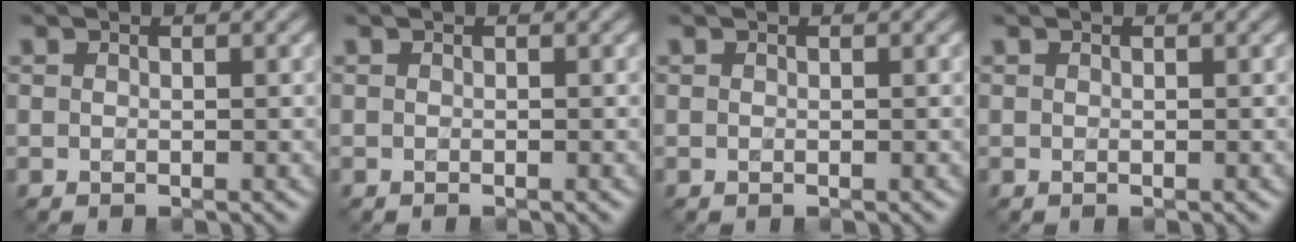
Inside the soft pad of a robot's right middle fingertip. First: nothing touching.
{"total": 0.0}
{"total": 0.0}
{"total": 0.0}